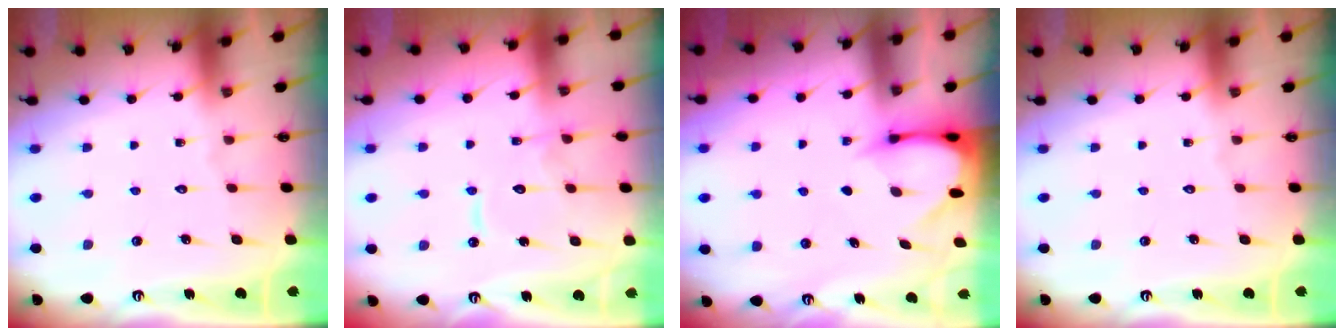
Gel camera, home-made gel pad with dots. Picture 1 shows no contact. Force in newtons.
{"total": 10.8, "press": 10.7, "slide": 1.1}
{"total": 3.4, "press": 3.4, "slide": 0.3}
{"total": 0.0}